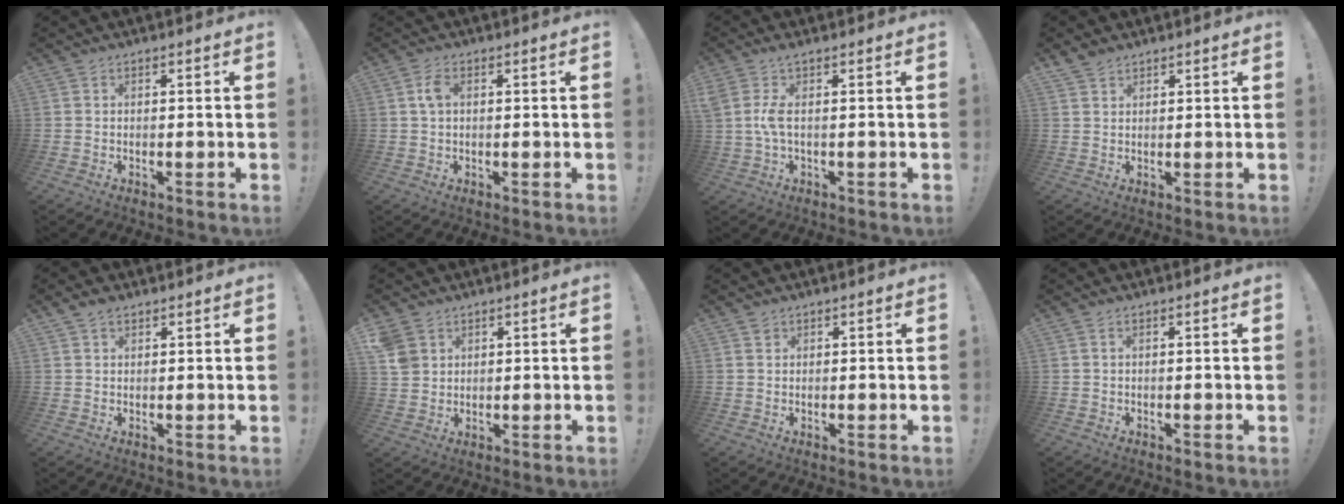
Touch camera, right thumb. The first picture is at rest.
{"total": 3.7, "force": [0.8, 2.0, 3.0], "torque": [-0.052, 0.004, 0.014]}
{"total": 5.0, "force": [0.4, 0.9, 4.9], "torque": [-0.102, -0.009, 0.006]}
{"total": 2.7, "force": [2.4, 1.1, 0.7], "torque": [-0.008, -0.015, 0.045]}
{"total": 2.8, "force": [2.0, 1.5, 1.2], "torque": [-0.022, -0.005, 0.037]}
{"total": 5.4, "force": [2.9, 4.2, 1.7], "torque": [-0.031, -0.008, 0.062]}
{"total": 1.3, "force": [0.9, 0.8, 0.4], "torque": [-0.001, -0.003, 0.016]}
{"total": 0.6, "force": [0.1, 0.1, 0.6], "torque": [-0.013, 0.001, 0.002]}